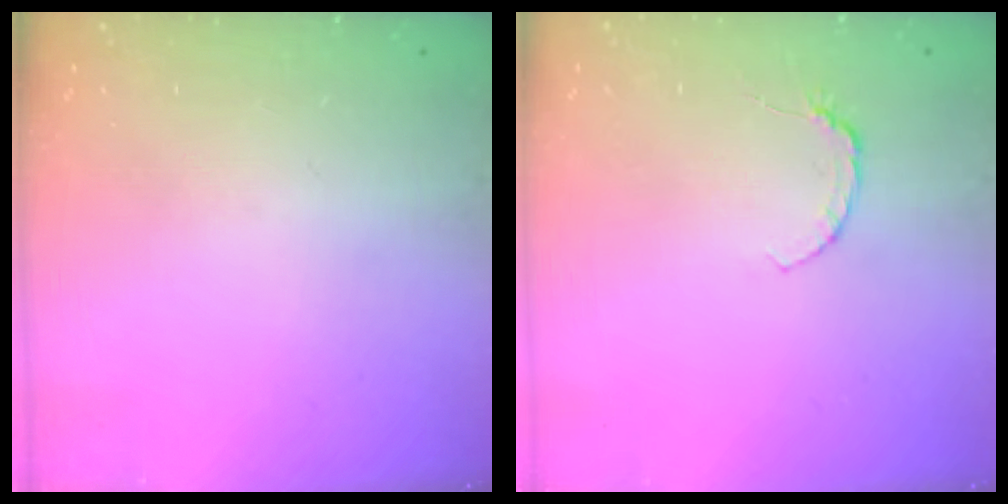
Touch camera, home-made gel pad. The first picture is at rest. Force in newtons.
{"total": 4.0, "press": 4.0, "slide": 0.5}